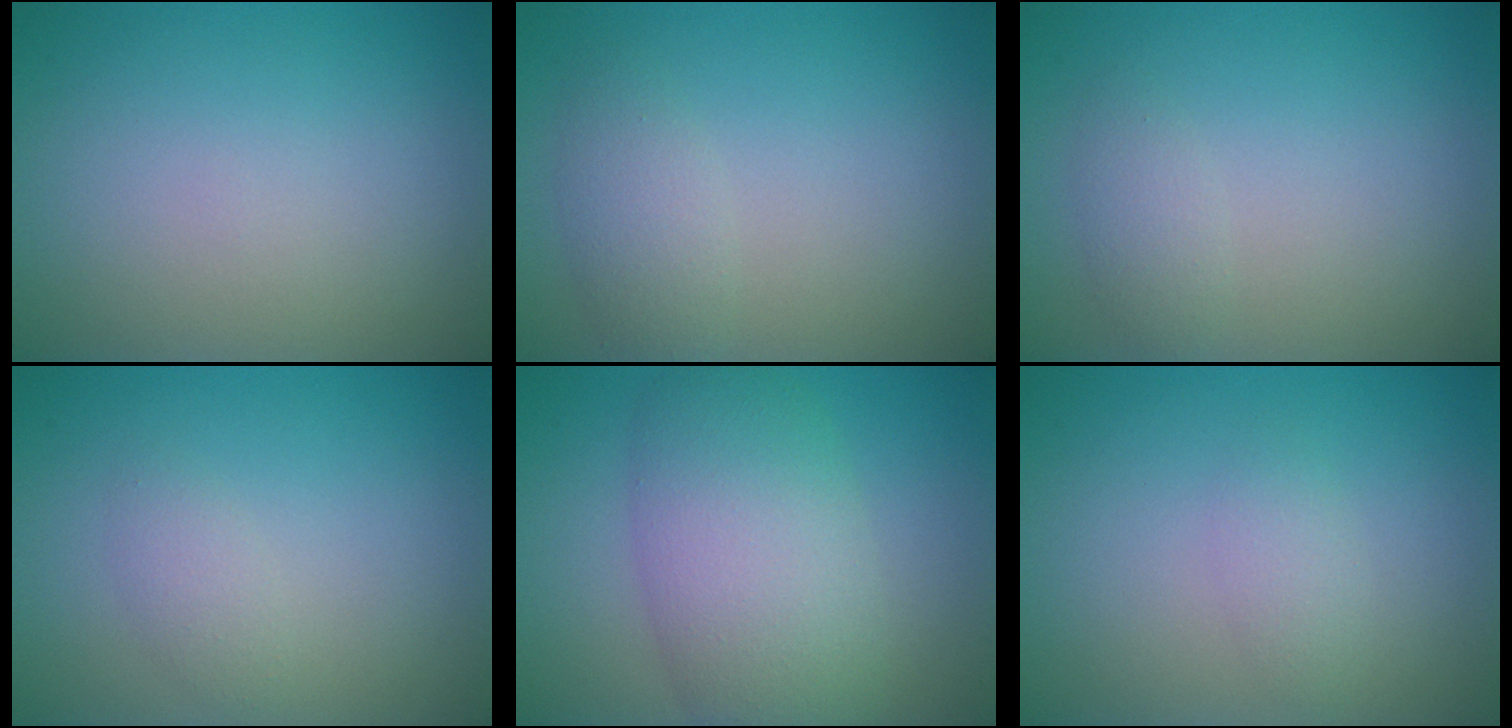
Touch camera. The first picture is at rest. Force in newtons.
{"total": 2.1, "press": 2.1, "slide": 0.2}
{"total": 1.3, "press": 1.3, "slide": 0.1}
{"total": 1.3, "press": 1.3, "slide": 0.0}
{"total": 7.6, "press": 7.6, "slide": 0.2}
{"total": 1.4, "press": 1.4, "slide": 0.0}